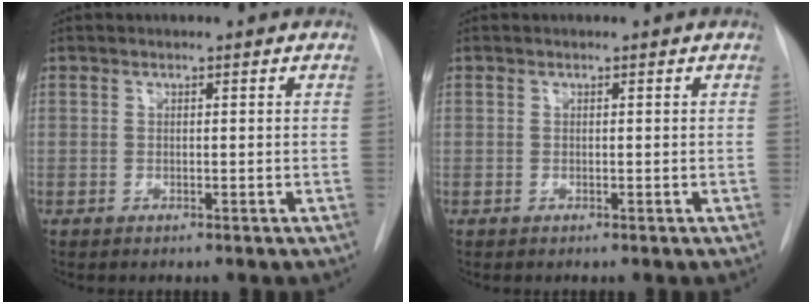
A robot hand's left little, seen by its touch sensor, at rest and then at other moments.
{"total": 0.0}